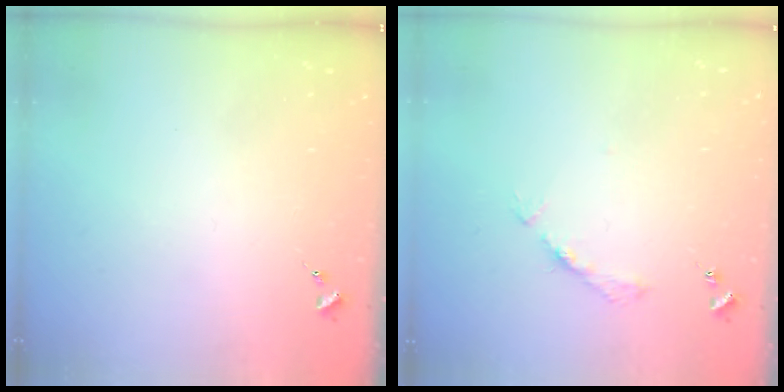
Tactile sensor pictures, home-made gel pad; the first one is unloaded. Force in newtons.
{"total": 5.0, "press": 5.0, "slide": 0.7}